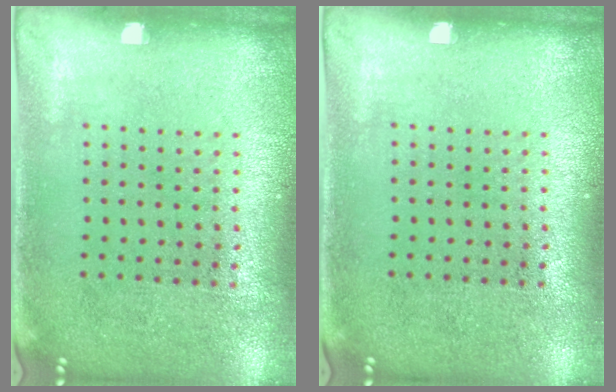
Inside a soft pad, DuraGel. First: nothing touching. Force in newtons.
{"total": 0.0}